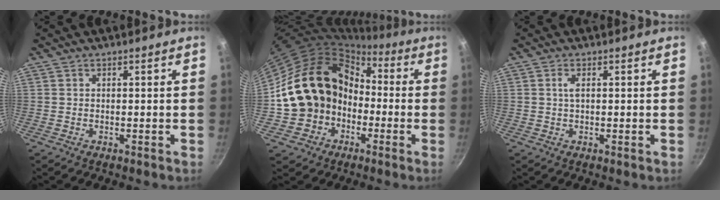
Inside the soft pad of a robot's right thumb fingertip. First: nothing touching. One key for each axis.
{"total": 16.9, "fx": -2.3, "fy": 14.5, "fz": 8.3, "tx": -0.110, "ty": 0.059, "tz": -0.026}
{"total": 1.6, "fx": 0.3, "fy": 0.5, "fz": 1.5, "tx": -0.033, "ty": 0.002, "tz": 0.005}